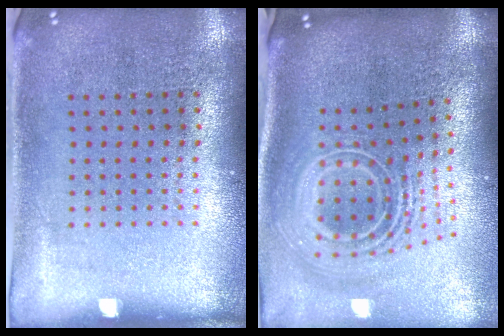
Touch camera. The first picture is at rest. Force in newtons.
{"total": 2.8, "press": 1.8, "slide": 2.2}